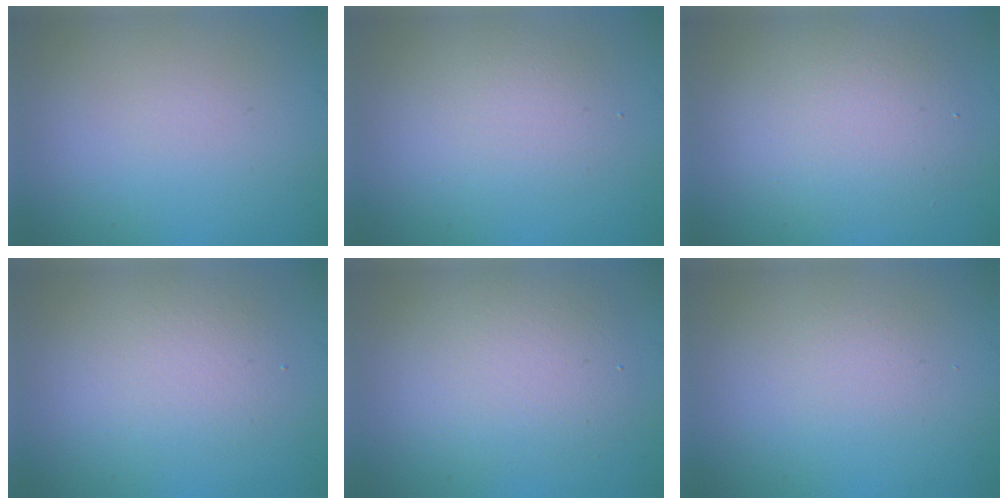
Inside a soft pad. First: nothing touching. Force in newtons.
{"total": 2.2, "press": 2.2, "slide": 0.1}
{"total": 4.5, "press": 4.5, "slide": 0.1}
{"total": 2.8, "press": 2.8, "slide": 0.1}
{"total": 4.0, "press": 4.0, "slide": 0.3}
{"total": 1.3, "press": 1.3, "slide": 0.0}